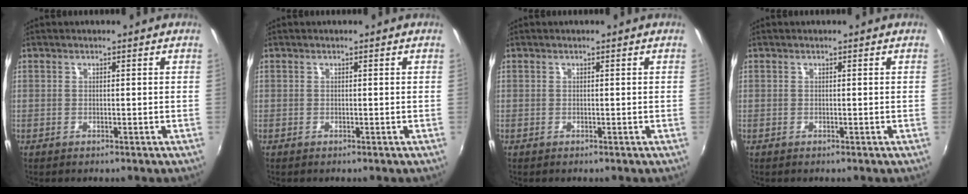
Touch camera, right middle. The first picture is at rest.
{"total": 0.0}
{"total": 0.0}
{"total": 0.0}